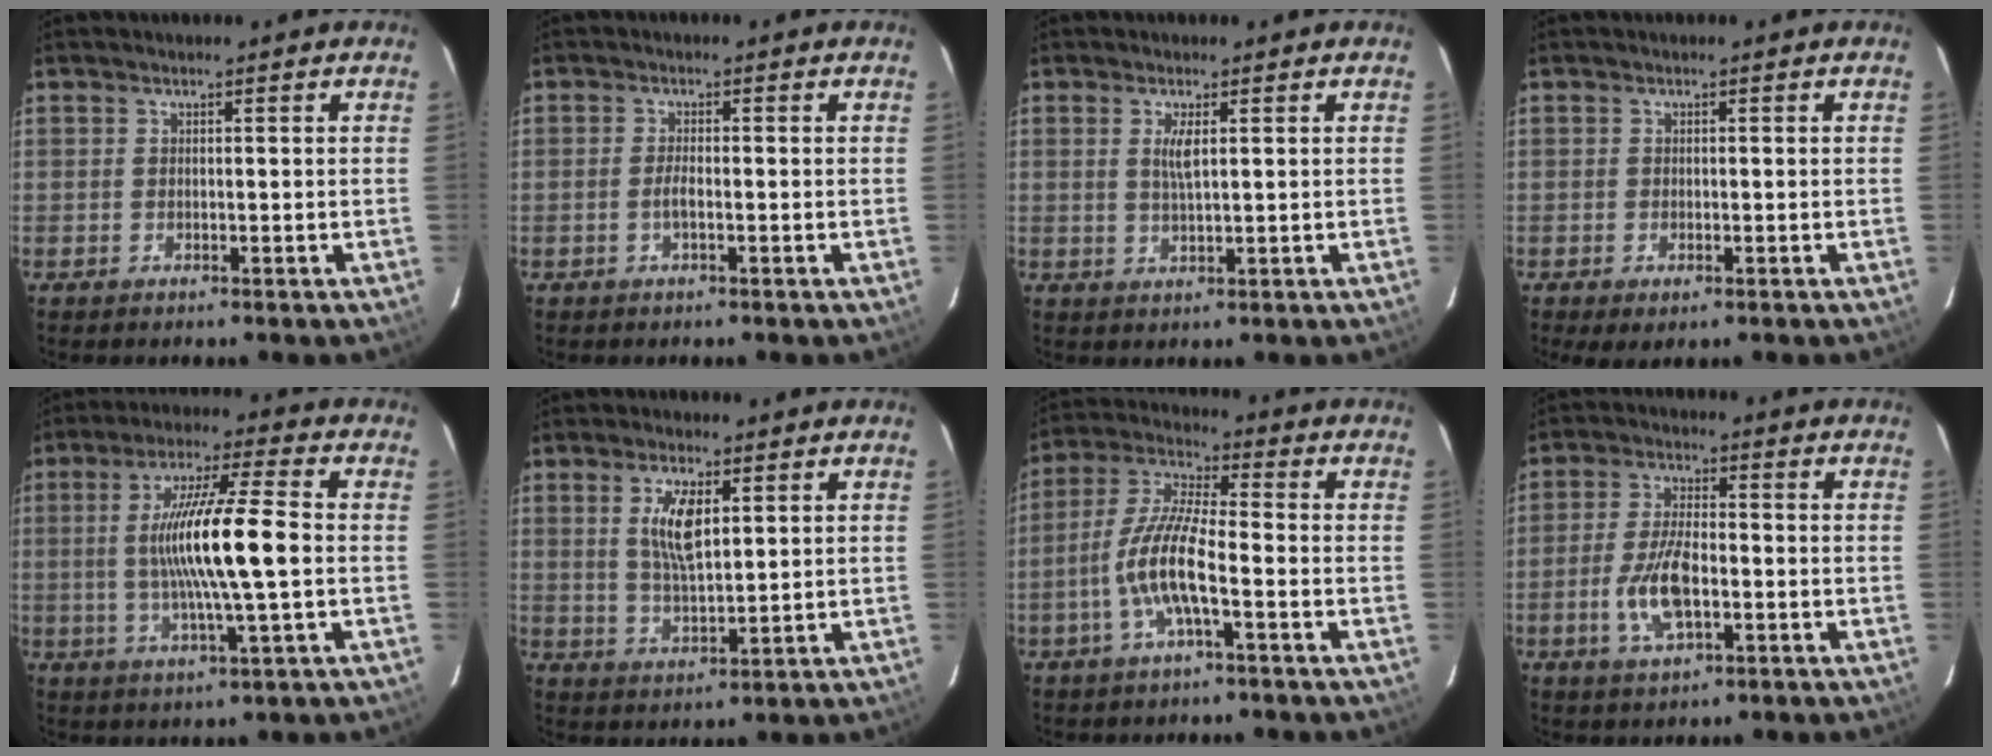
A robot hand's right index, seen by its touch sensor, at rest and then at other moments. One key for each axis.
{"total": 3.8, "fx": -1.4, "fy": 0.7, "fz": 3.5, "tx": -0.074, "ty": 0.001, "tz": -0.027}
{"total": 2.9, "fx": 0.8, "fy": 0.6, "fz": 2.7, "tx": -0.054, "ty": -0.003, "tz": 0.015}
{"total": 2.5, "fx": -1.1, "fy": 1.2, "fz": 1.8, "tx": -0.036, "ty": -0.010, "tz": -0.016}
{"total": 14.2, "fx": -0.5, "fy": 0.9, "fz": 14.2, "tx": -0.262, "ty": -0.001, "tz": -0.008}
{"total": 7.5, "fx": 2.4, "fy": 3.0, "fz": 6.5, "tx": -0.120, "ty": 0.000, "tz": 0.051}
{"total": 10.7, "fx": -3.6, "fy": 2.0, "fz": 9.9, "tx": -0.213, "ty": 0.002, "tz": -0.069}
{"total": 9.4, "fx": -2.6, "fy": 3.9, "fz": 8.1, "tx": -0.168, "ty": -0.001, "tz": -0.048}